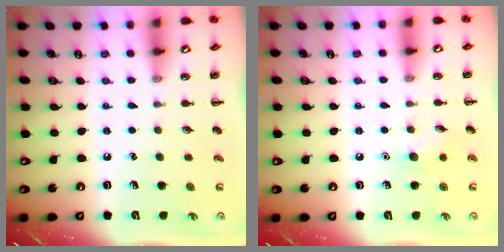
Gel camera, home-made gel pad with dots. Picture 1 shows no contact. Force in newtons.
{"total": 6.9, "press": 6.6, "slide": 1.9}